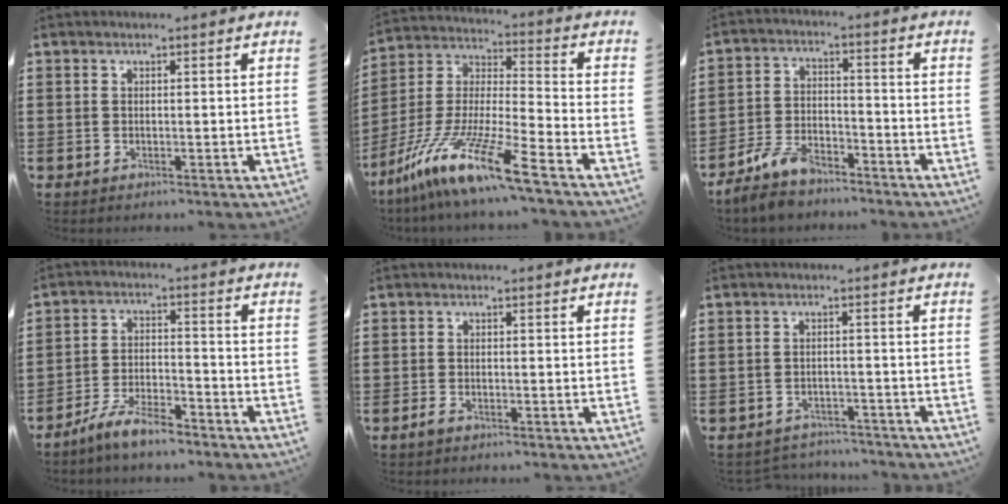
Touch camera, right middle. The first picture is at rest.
{"total": 14.4, "force": [-11.0, -0.3, 9.2], "torque": [-0.193, -0.001, -0.214]}
{"total": 6.6, "force": [-5.8, 2.1, 2.3], "torque": [-0.061, 0.003, -0.118]}
{"total": 6.3, "force": [-5.6, 0.9, 2.9], "torque": [-0.065, -0.001, -0.107]}
{"total": 1.3, "force": [-0.9, 0.5, 0.8], "torque": [-0.025, -0.003, -0.019]}
{"total": 2.7, "force": [-2.6, 0.5, -0.1], "torque": [-0.007, -0.001, -0.057]}